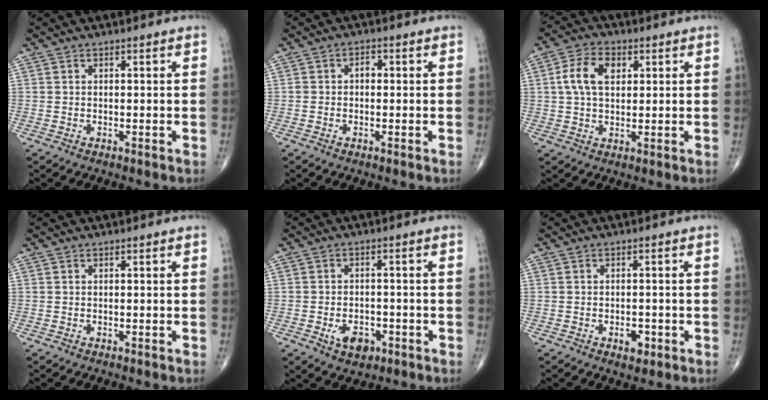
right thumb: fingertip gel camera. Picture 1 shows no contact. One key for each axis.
{"total": 1.8, "fx": -0.1, "fy": 1.3, "fz": 1.2, "tx": -0.011, "ty": 0.007, "tz": -0.005}
{"total": 7.7, "fx": 1.8, "fy": 4.8, "fz": 5.8, "tx": -0.107, "ty": 0.010, "tz": 0.032}
{"total": 0.0}
{"total": 5.3, "fx": -2.3, "fy": 3.4, "fz": 3.3, "tx": -0.037, "ty": 0.011, "tz": -0.031}
{"total": 2.6, "fx": -1.1, "fy": 1.5, "fz": 1.8, "tx": -0.018, "ty": 0.003, "tz": -0.014}